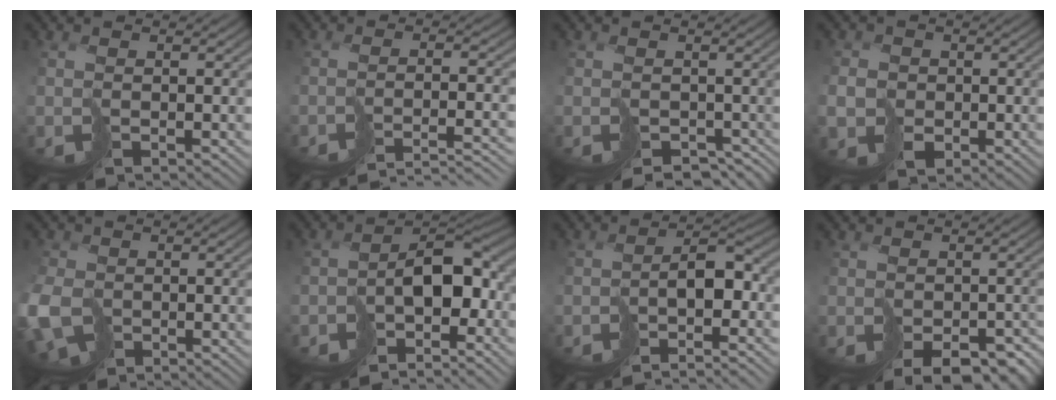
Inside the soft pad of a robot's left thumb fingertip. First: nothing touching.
{"total": 7.5, "force": [-7.1, 0.8, 2.4], "torque": [-0.035, -0.003, -0.086]}
{"total": 2.7, "force": [-1.6, 2.1, 0.8], "torque": [-0.007, -0.013, -0.014]}
{"total": 3.6, "force": [-0.5, 3.3, 1.3], "torque": [-0.023, -0.007, -0.022]}
{"total": 8.2, "force": [-2.7, 5.5, 5.5], "torque": [-0.155, -0.034, -0.045]}
{"total": 7.7, "force": [-3.6, 4.2, 5.4], "torque": [-0.072, -0.009, -0.061]}
{"total": 4.9, "force": [-3.6, 1.6, 2.9], "torque": [-0.033, -0.005, -0.062]}
{"total": 7.1, "force": [-4.4, 4.5, 3.3], "torque": [-0.038, -0.023, -0.035]}